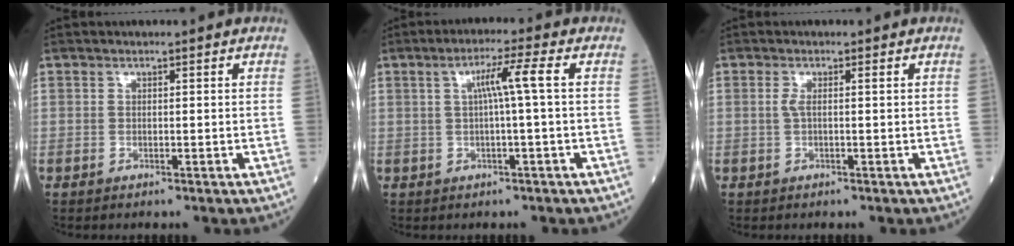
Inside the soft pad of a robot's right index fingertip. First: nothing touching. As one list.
[{"total": 5.5, "force": [0.8, -0.3, 5.4], "torque": [-0.104, 0.012, 0.018]}, {"total": 1.8, "force": [0.1, 0.8, 1.7], "torque": [-0.046, 0.006, 0.001]}]